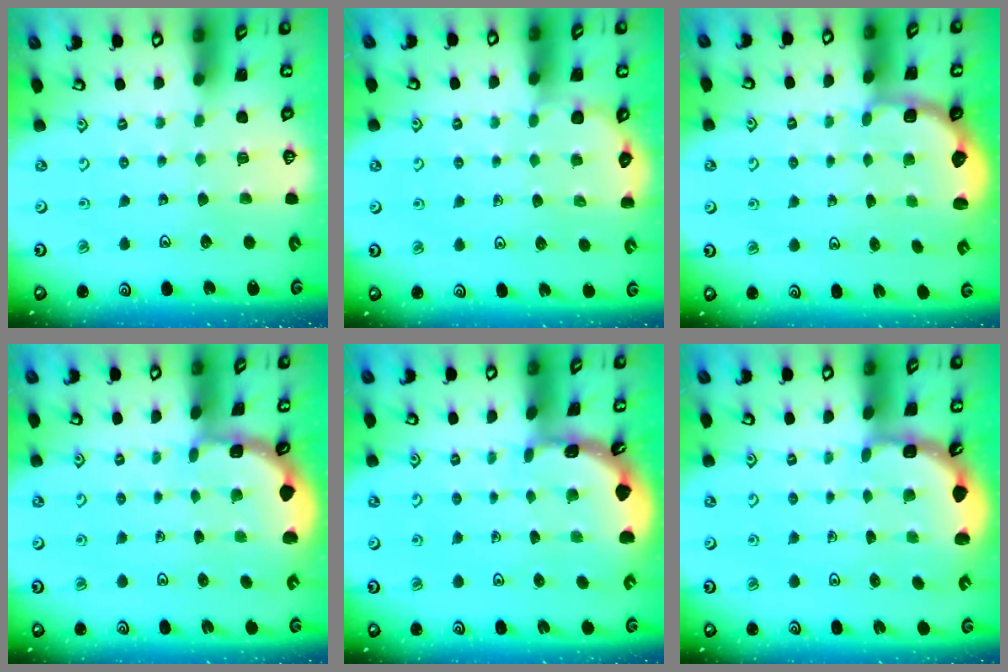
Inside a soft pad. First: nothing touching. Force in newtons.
{"total": 2.7, "press": 2.7, "slide": 0.5}
{"total": 2.8, "press": 2.1, "slide": 1.8}
{"total": 2.0, "press": 2.0, "slide": 0.3}
{"total": 1.6, "press": 1.6, "slide": 0.2}
{"total": 2.1, "press": 1.9, "slide": 0.9}